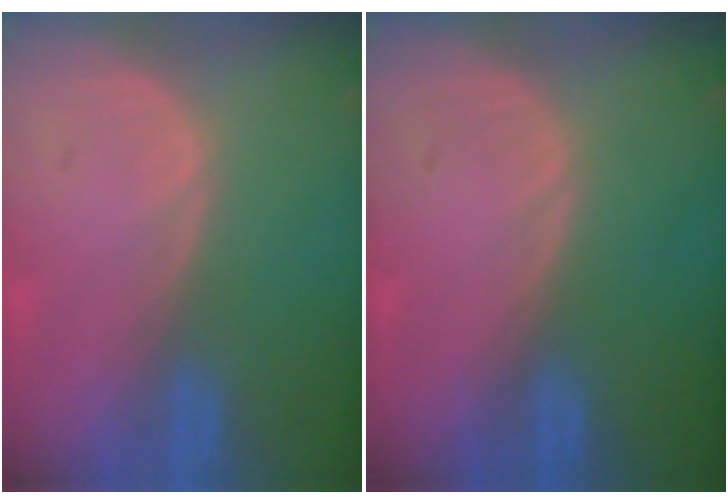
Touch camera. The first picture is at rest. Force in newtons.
{"total": 0.0}